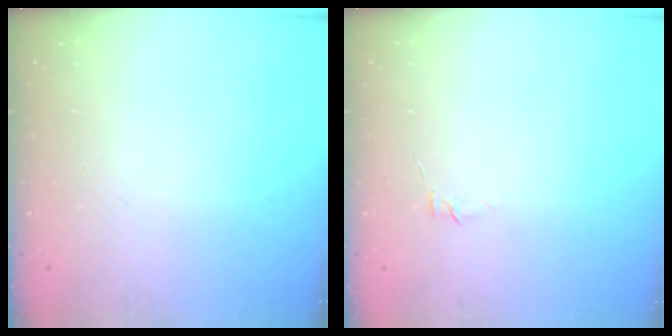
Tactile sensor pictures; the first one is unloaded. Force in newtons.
{"total": 3.8, "press": 3.7, "slide": 0.9}